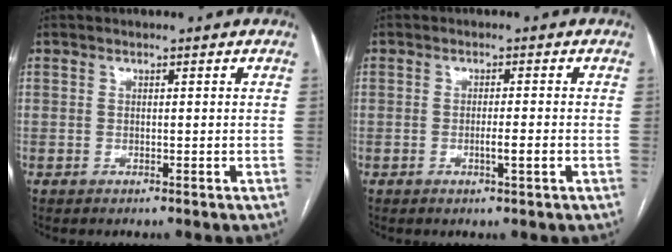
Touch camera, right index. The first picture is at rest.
{"total": 2.4, "force": [-0.8, 0.0, 2.3], "torque": [-0.041, -0.002, -0.013]}